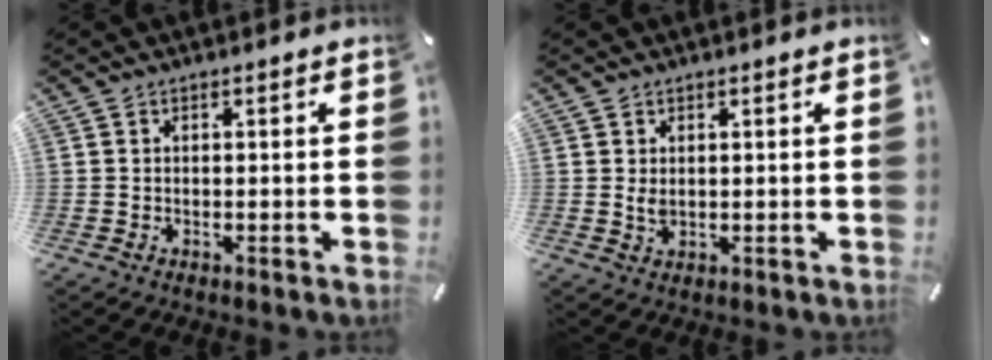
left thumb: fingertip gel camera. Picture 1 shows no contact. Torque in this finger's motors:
{"motor_torque": [0.29, 0.26, -0.02, -0.11, 0.01]}